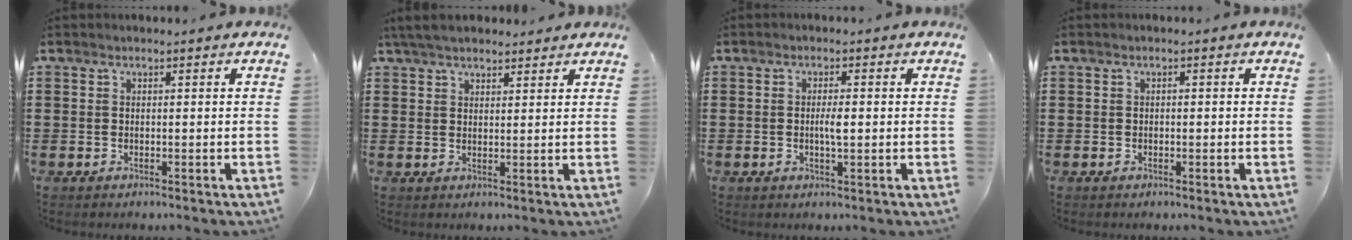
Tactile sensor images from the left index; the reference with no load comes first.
{"total": 4.3, "force": [3.7, 1.1, 1.9], "torque": [-0.047, -0.001, 0.070]}
{"total": 2.6, "force": [-0.2, 0.6, 2.5], "torque": [-0.049, 0.000, -0.004]}
{"total": 0.6, "force": [-0.2, 0.4, 0.4], "torque": [-0.010, -0.001, -0.004]}